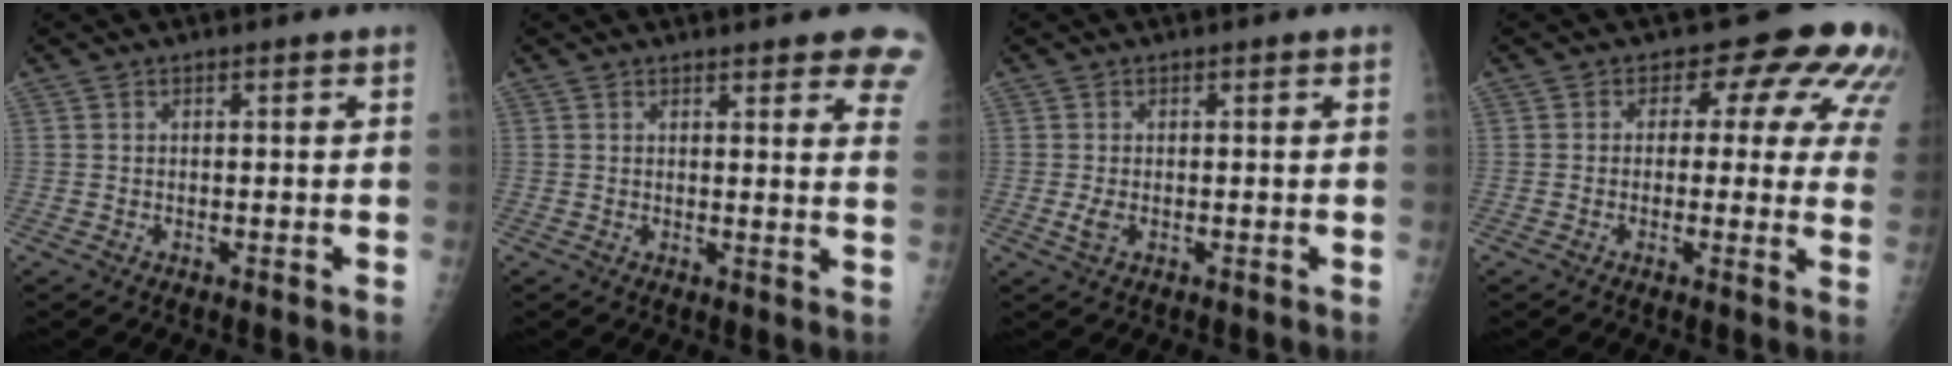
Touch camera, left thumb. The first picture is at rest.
{"total": 10.0, "force": [7.9, 2.5, 5.6], "torque": [-0.030, -0.031, 0.070]}
{"total": 1.7, "force": [-0.3, 0.9, 1.5], "torque": [-0.036, -0.006, -0.006]}
{"total": 12.9, "force": [5.6, 7.6, 8.9], "torque": [-0.051, -0.014, 0.037]}